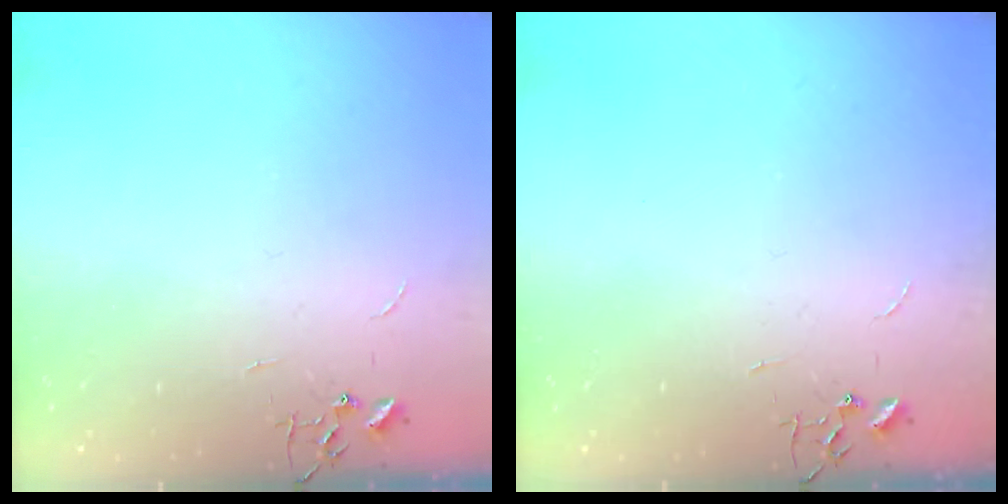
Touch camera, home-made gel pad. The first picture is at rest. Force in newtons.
{"total": 0.0}